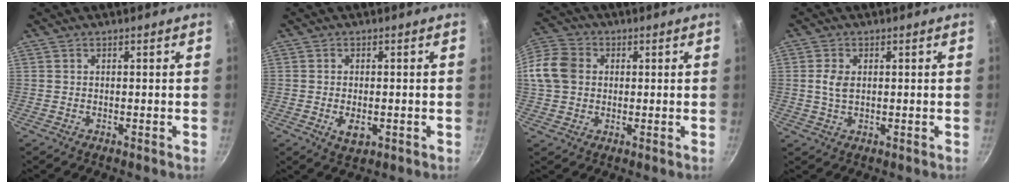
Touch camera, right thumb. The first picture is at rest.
{"total": 3.9, "force": [-0.9, 2.2, 3.1], "torque": [-0.051, -0.004, -0.010]}
{"total": 13.5, "force": [1.4, 11.3, 7.1], "torque": [-0.149, 0.025, 0.012]}
{"total": 3.3, "force": [0.5, 2.1, 2.5], "torque": [-0.049, 0.000, 0.009]}